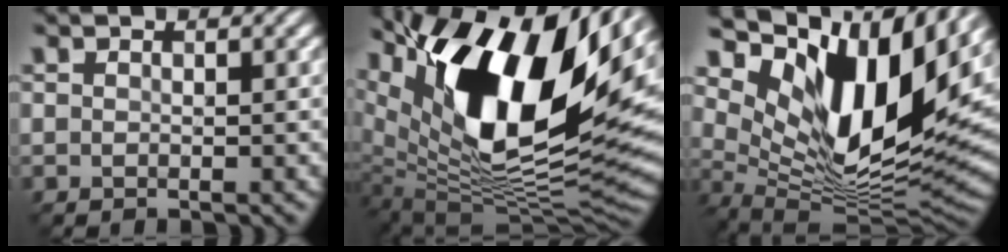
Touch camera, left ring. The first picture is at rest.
{"total": 16.7, "force": [7.3, 6.9, 13.3], "torque": [-0.238, -0.001, 0.125]}
{"total": 14.2, "force": [6.6, 5.3, 11.4], "torque": [-0.204, -0.002, 0.126]}